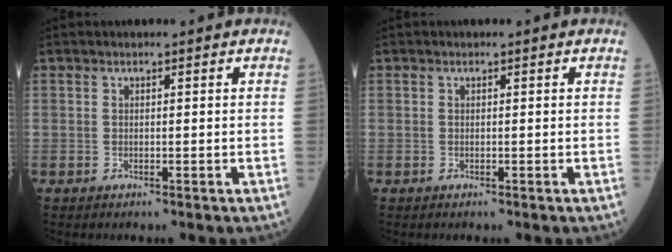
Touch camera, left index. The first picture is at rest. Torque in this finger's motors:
{"motor_torque": [0.00, 0.00, -0.01, 0.00]}